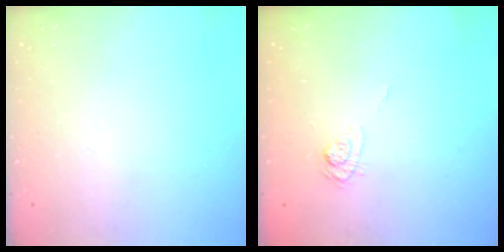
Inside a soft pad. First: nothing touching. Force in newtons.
{"total": 4.9, "press": 4.7, "slide": 1.6}